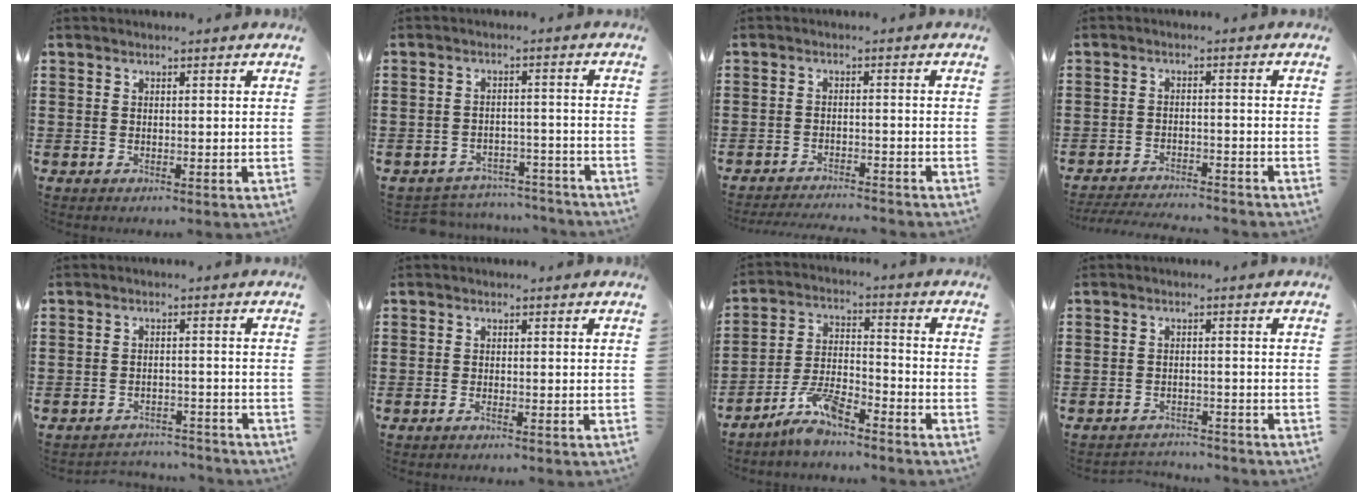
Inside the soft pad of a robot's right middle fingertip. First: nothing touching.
{"total": 4.2, "force": [-4.2, 0.6, 0.0], "torque": [-0.005, 0.004, -0.087]}
{"total": 2.7, "force": [-2.7, -0.1, 0.2], "torque": [-0.007, -0.002, -0.057]}
{"total": 3.6, "force": [-3.6, 0.0, 0.5], "torque": [-0.018, -0.004, -0.077]}
{"total": 2.9, "force": [-2.9, 0.2, -0.1], "torque": [-0.006, -0.003, -0.062]}
{"total": 0.7, "force": [-0.4, -0.1, 0.6], "torque": [-0.012, -0.005, -0.006]}
{"total": 7.3, "force": [-6.0, 1.4, 3.9], "torque": [-0.089, -0.002, -0.116]}
{"total": 2.2, "force": [-2.2, 0.2, -0.1], "torque": [-0.007, -0.003, -0.047]}